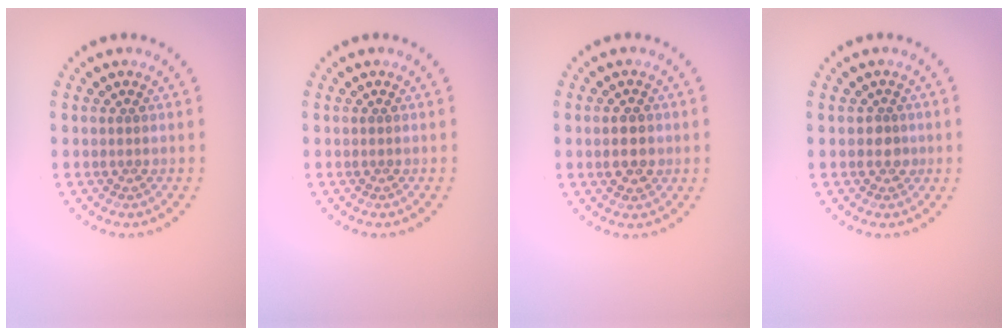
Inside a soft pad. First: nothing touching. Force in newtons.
{"total": 0.0}
{"total": 3.0, "press": 3.0, "slide": 0.2}
{"total": 1.5, "press": 1.2, "slide": 0.8}